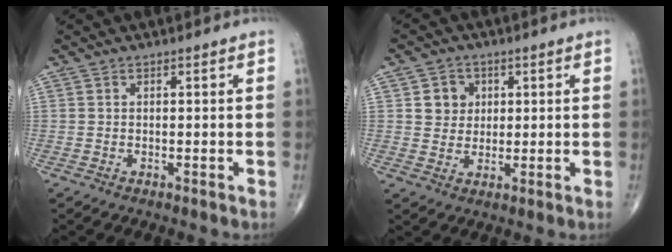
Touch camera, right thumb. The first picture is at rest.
{"total": 5.1, "force": [1.4, 4.6, 1.7], "torque": [-0.002, -0.001, 0.022]}